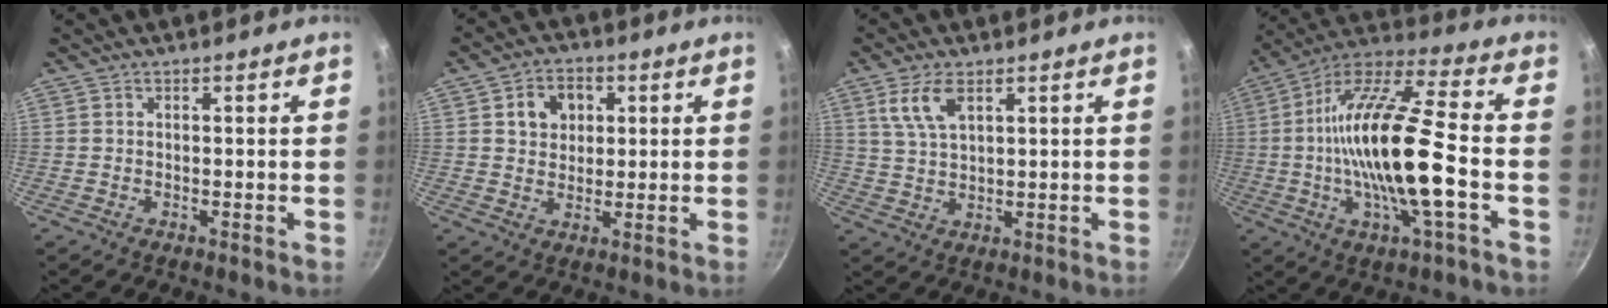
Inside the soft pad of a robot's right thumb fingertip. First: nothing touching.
{"total": 6.8, "force": [1.9, 5.5, 3.4], "torque": [-0.027, 0.006, 0.028]}
{"total": 6.6, "force": [3.2, 2.9, 5.0], "torque": [-0.097, -0.007, 0.067]}
{"total": 21.2, "force": [-2.7, 5.2, 20.3], "torque": [-0.374, 0.025, -0.061]}